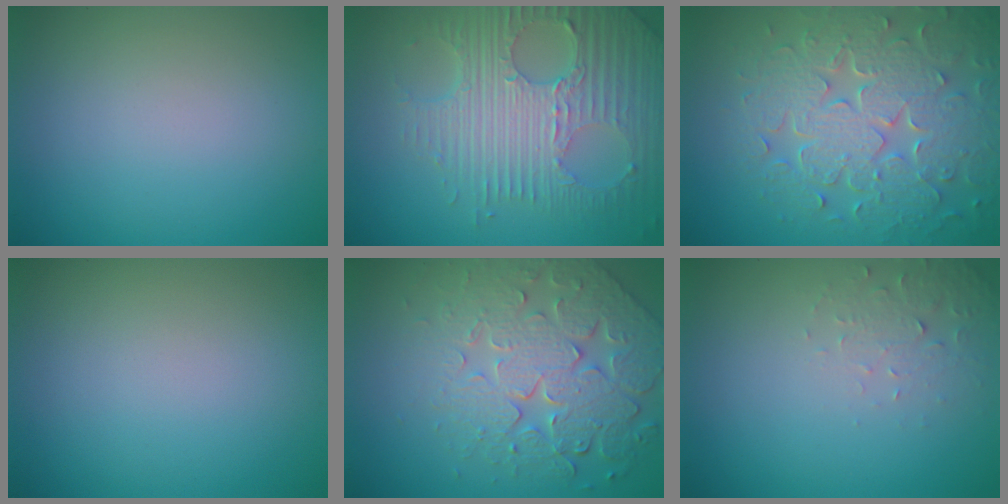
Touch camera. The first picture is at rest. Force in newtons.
{"total": 7.8, "press": 5.5, "slide": 5.6}
{"total": 8.3, "press": 6.0, "slide": 5.8}
{"total": 0.0}
{"total": 7.7, "press": 6.0, "slide": 4.7}
{"total": 1.9, "press": 1.8, "slide": 0.4}